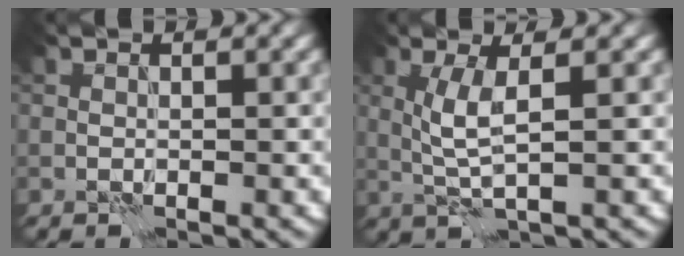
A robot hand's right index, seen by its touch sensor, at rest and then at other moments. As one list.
[{"total": 3.2, "force": [0.5, 0.6, 3.1], "torque": [-0.071, 0.000, 0.013]}]